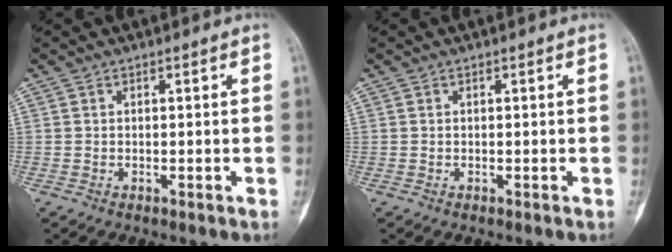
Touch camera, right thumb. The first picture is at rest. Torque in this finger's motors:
{"motor_torque": [0.21, 0.12, 0.06, -0.05, 0.00]}